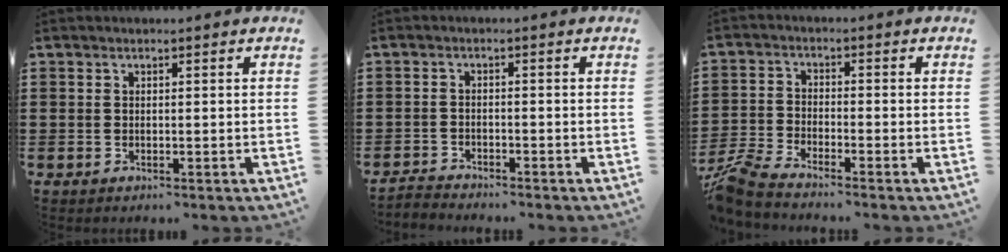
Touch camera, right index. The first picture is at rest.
{"total": 2.0, "force": [-2.0, 0.0, -0.1], "torque": [-0.007, -0.001, -0.041]}
{"total": 4.7, "force": [-4.4, -0.2, 1.4], "torque": [-0.059, -0.021, -0.096]}